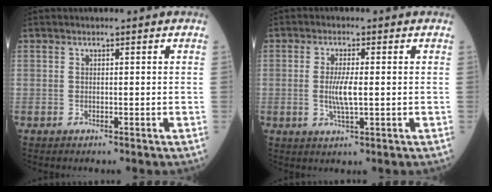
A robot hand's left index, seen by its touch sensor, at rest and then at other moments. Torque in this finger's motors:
{"motor_torque": [0.28, 0.08, 0.16, 0.05]}